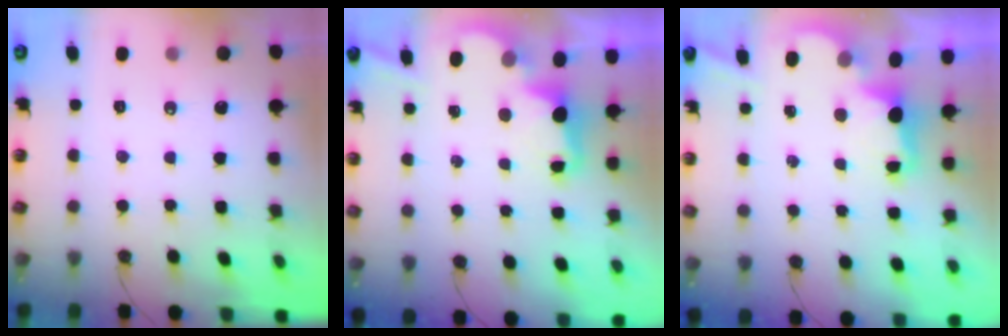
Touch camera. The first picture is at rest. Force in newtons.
{"total": 2.5, "press": 2.4, "slide": 0.8}
{"total": 2.5, "press": 2.4, "slide": 0.7}